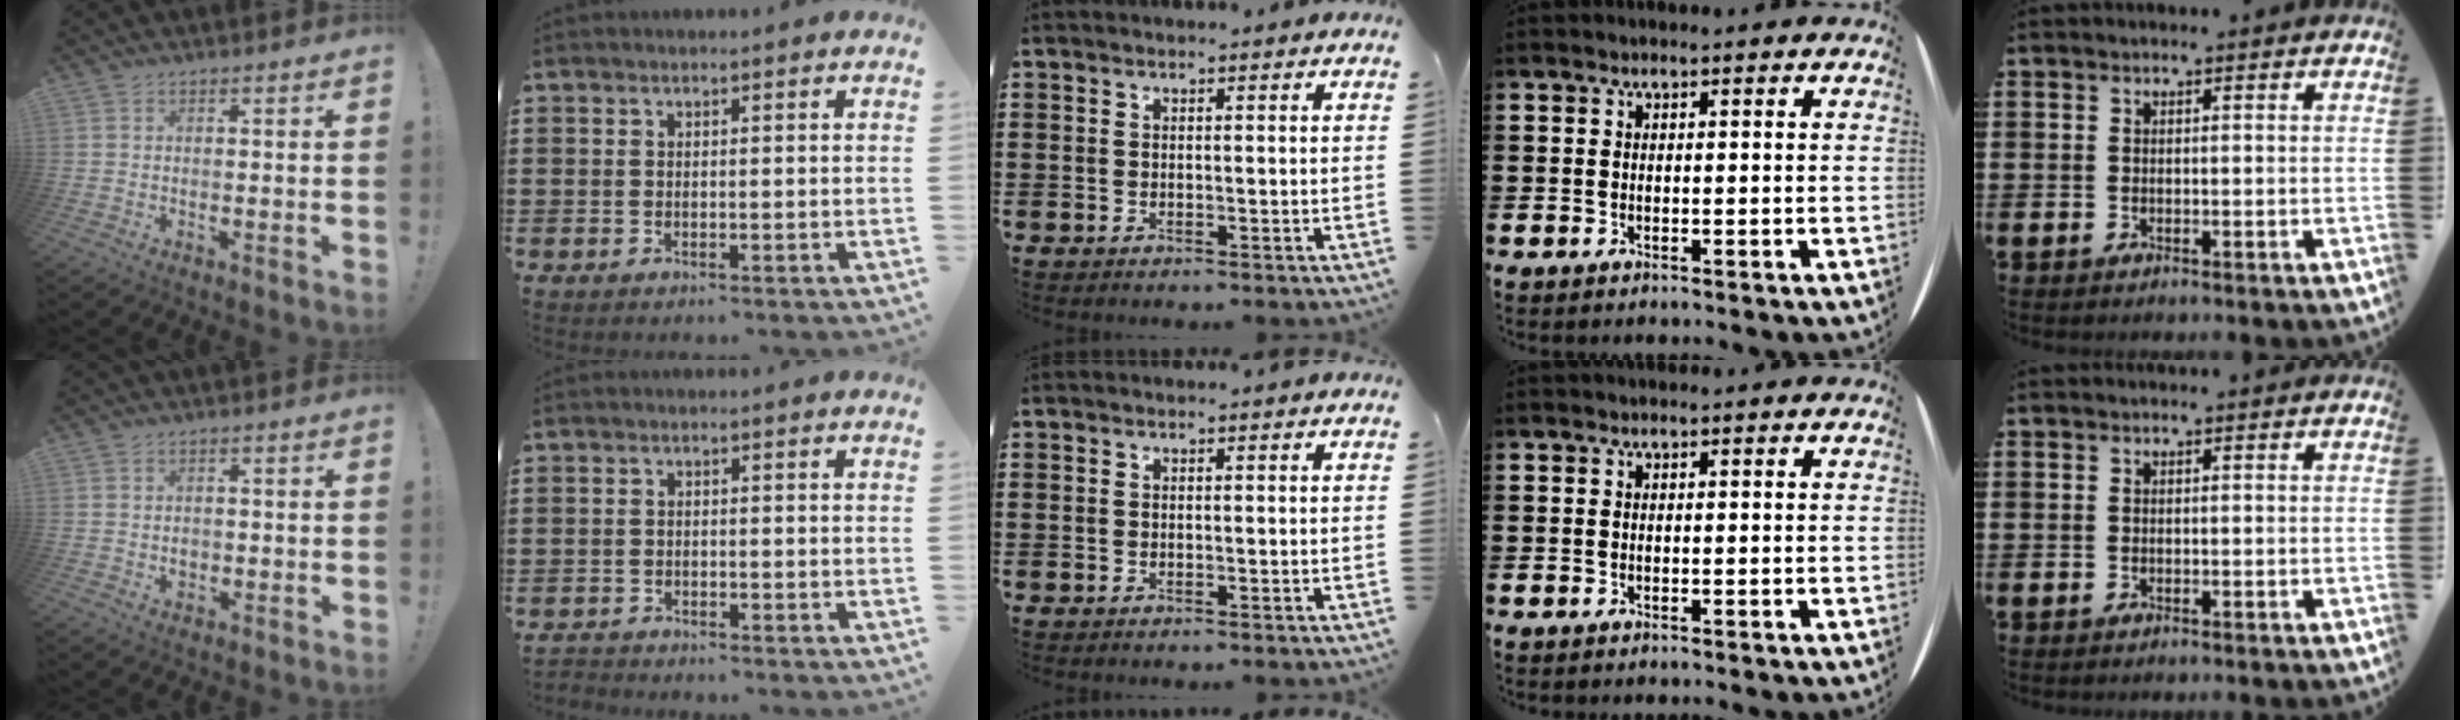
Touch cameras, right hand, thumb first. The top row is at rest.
{"thumb": {"total": 1.8, "force": [-0.3, 1.6, 0.9], "torque": [-0.009, -0.002, -0.006]}, "index": {"total": 1.5, "force": [-1.5, 0.0, -0.2], "torque": [-0.001, 0.000, -0.032]}}